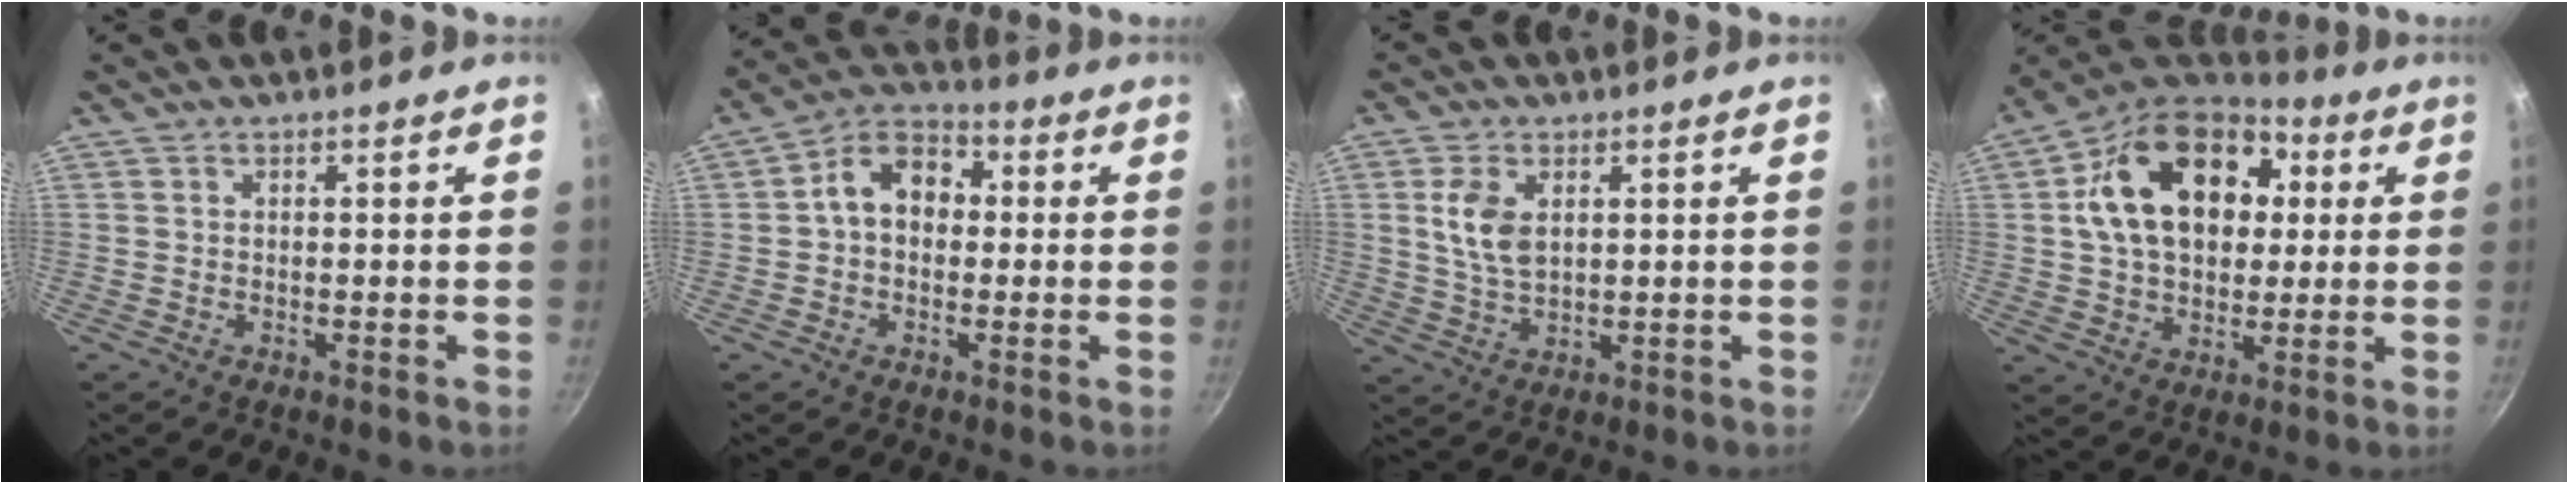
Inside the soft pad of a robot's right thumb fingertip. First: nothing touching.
{"total": 9.7, "force": [0.6, 7.3, 6.3], "torque": [-0.066, 0.030, -0.011]}
{"total": 7.2, "force": [1.8, 4.4, 5.4], "torque": [-0.099, -0.009, 0.037]}
{"total": 22.3, "force": [5.1, 15.5, 15.2], "torque": [-0.231, 0.019, 0.073]}